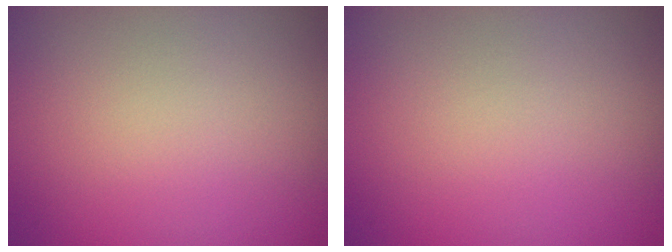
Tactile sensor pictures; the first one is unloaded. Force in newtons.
{"total": 0.0}